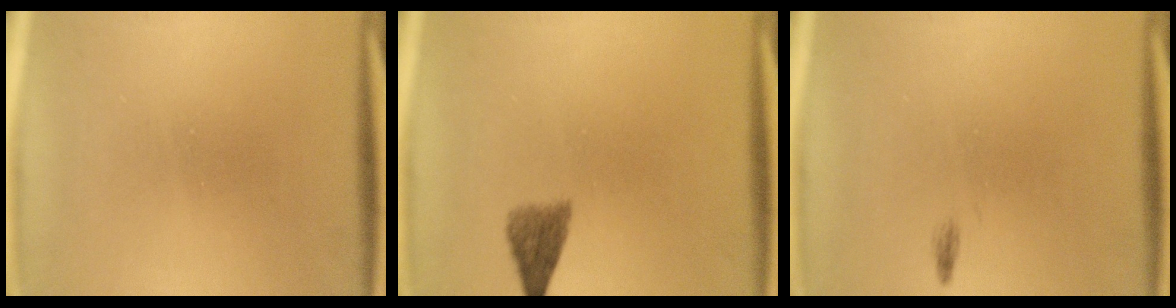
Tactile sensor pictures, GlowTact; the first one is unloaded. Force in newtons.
{"total": 2.9}
{"total": 0.5}